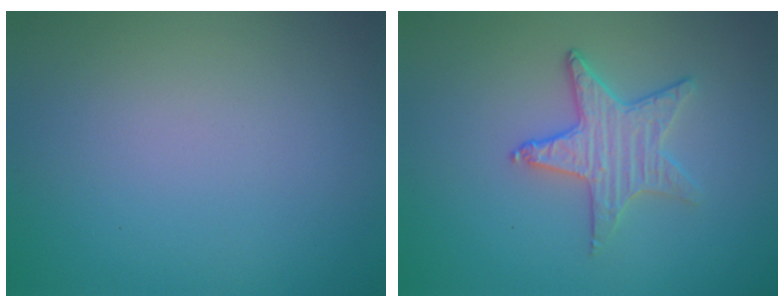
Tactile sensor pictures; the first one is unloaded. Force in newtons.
{"total": 3.1, "press": 2.9, "slide": 1.1}